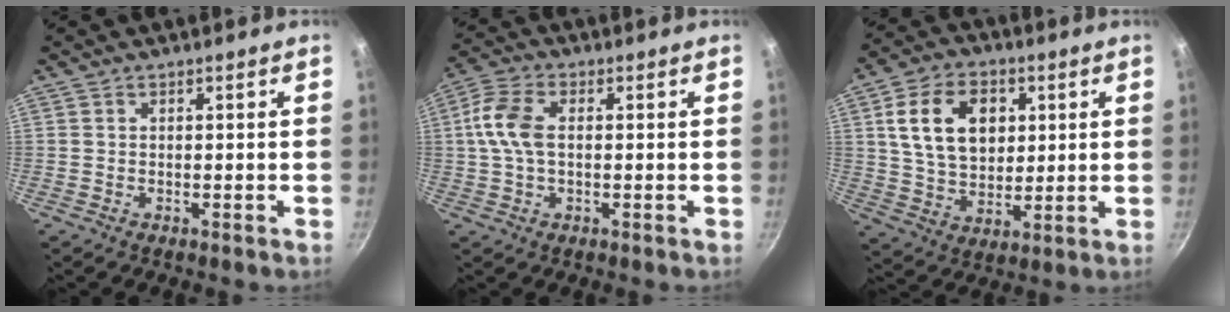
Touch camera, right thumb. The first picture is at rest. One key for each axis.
{"total": 8.0, "fx": 0.7, "fy": 4.8, "fz": 6.3, "tx": -0.132, "ty": 0.018, "tz": 0.006}
{"total": 14.7, "fx": 3.8, "fy": 10.4, "fz": 9.7, "tx": -0.144, "ty": -0.004, "tz": 0.067}